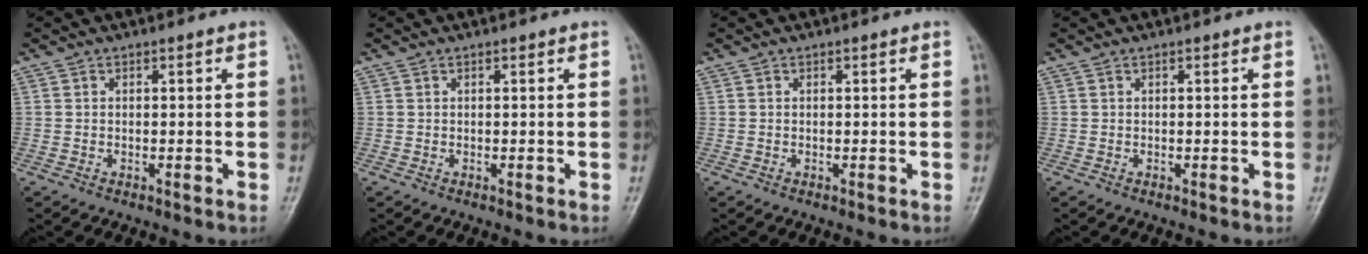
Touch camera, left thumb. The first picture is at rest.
{"total": 0.0}
{"total": 0.0}
{"total": 0.0}